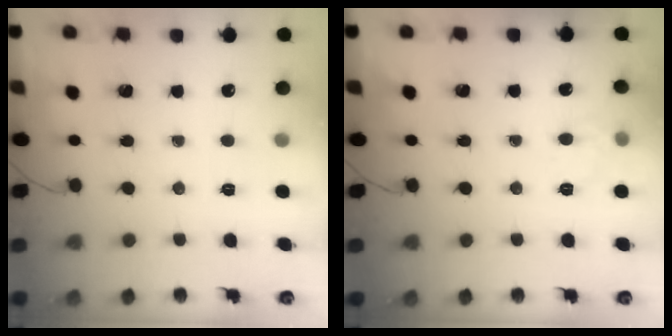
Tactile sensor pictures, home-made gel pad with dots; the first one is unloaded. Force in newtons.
{"total": 4.3, "press": 4.1, "slide": 1.4}